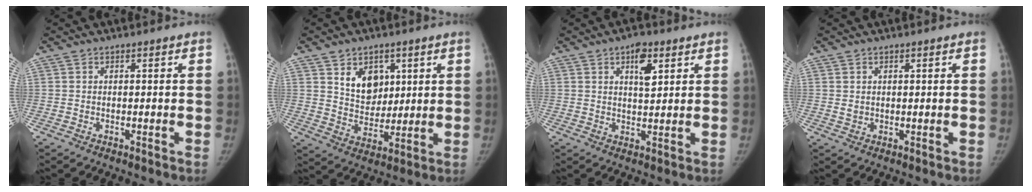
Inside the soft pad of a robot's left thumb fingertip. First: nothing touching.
{"total": 9.3, "force": [3.8, 6.7, 5.1], "torque": [-0.047, -0.026, 0.073]}
{"total": 5.7, "force": [2.8, 2.7, 4.1], "torque": [-0.049, -0.013, 0.041]}
{"total": 1.4, "force": [0.6, 1.0, 0.7], "torque": [-0.003, -0.005, 0.014]}